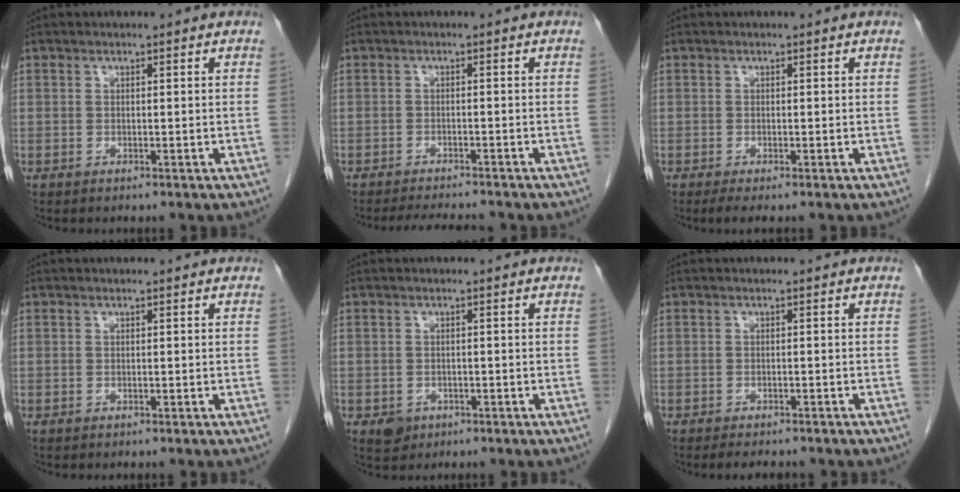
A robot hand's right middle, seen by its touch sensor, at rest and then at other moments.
{"total": 5.6, "force": [-5.3, 0.3, 1.8], "torque": [-0.029, -0.013, -0.080]}
{"total": 1.6, "force": [-1.1, 0.1, 1.1], "torque": [-0.020, -0.006, -0.018]}
{"total": 0.0}
{"total": 2.3, "force": [-1.1, 1.8, 0.6], "torque": [-0.008, 0.004, -0.012]}
{"total": 4.6, "force": [-3.9, 1.3, 2.0], "torque": [-0.024, -0.005, -0.046]}